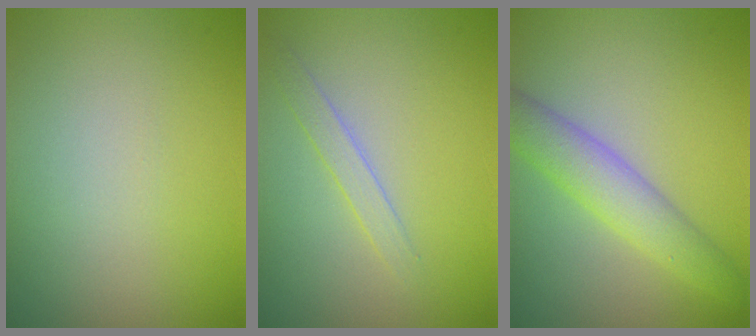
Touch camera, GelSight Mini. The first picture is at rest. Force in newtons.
{"total": 1.5, "press": 1.5, "slide": 0.1}
{"total": 4.1, "press": 4.1, "slide": 0.2}